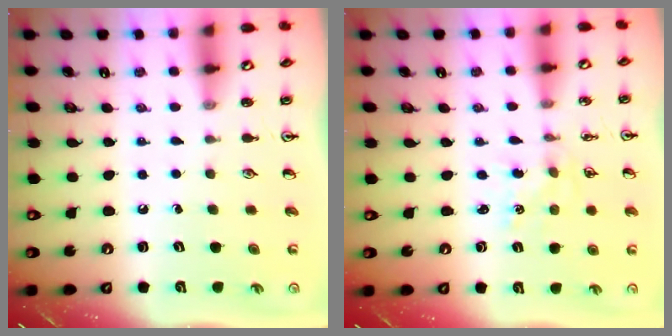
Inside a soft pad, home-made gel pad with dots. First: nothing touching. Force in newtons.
{"total": 1.0, "press": 1.0, "slide": 0.2}